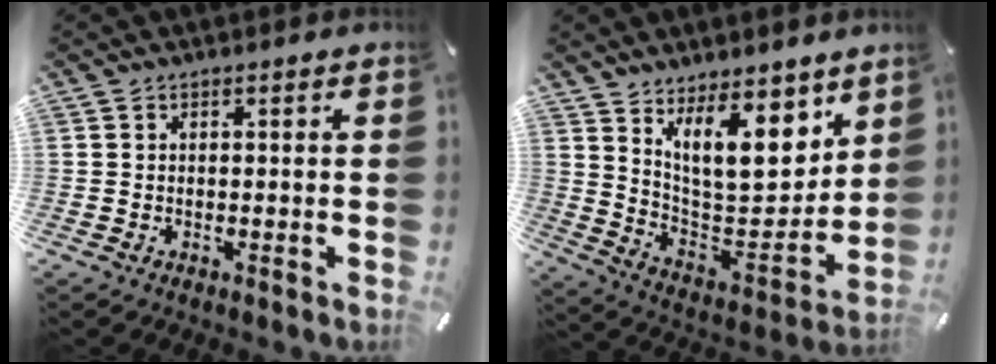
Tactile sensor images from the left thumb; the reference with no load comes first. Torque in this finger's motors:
{"motor_torque": [2.60, 2.42, 1.41, -1.36, 0.25]}